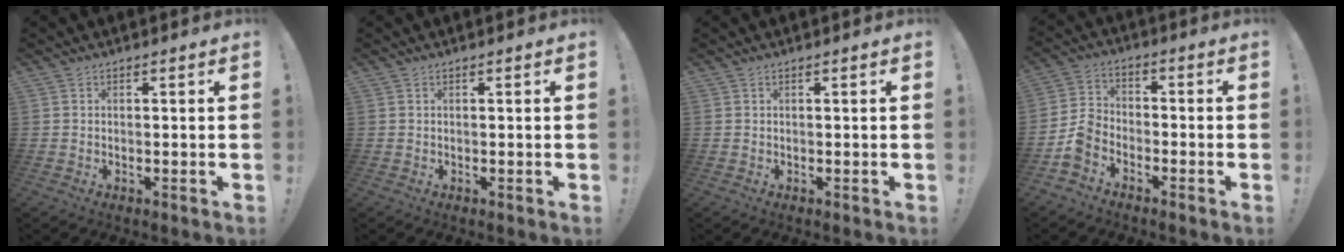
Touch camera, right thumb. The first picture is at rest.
{"total": 0.0}
{"total": 0.0}
{"total": 8.4, "force": [-5.7, 5.1, 3.4], "torque": [-0.068, 0.039, -0.100]}